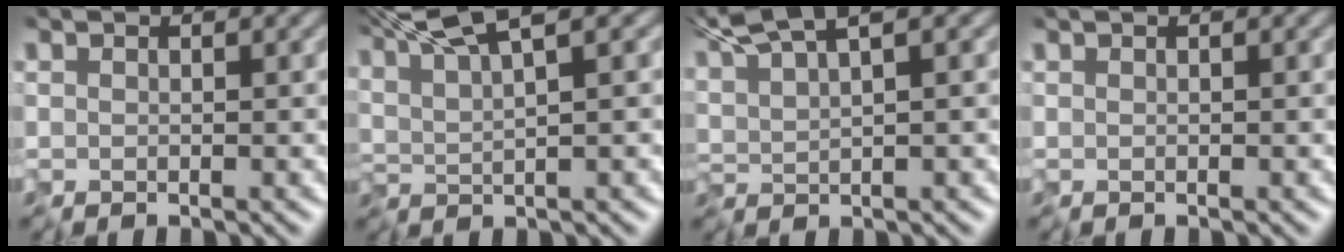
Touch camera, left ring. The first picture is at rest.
{"total": 8.6, "force": [5.8, 1.6, 6.1], "torque": [-0.107, 0.014, 0.081]}
{"total": 5.4, "force": [3.8, 0.8, 3.7], "torque": [-0.079, 0.020, 0.060]}
{"total": 0.0}